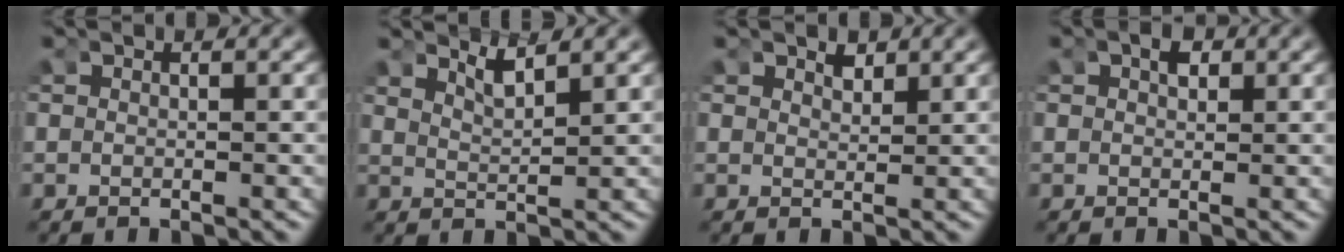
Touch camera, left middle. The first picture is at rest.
{"total": 2.3, "force": [1.9, -0.5, 1.1], "torque": [-0.025, -0.008, 0.038]}
{"total": 1.1, "force": [1.1, 0.0, 0.3], "torque": [-0.006, -0.009, 0.024]}
{"total": 1.3, "force": [0.7, 0.8, 0.9], "torque": [-0.014, 0.000, 0.012]}